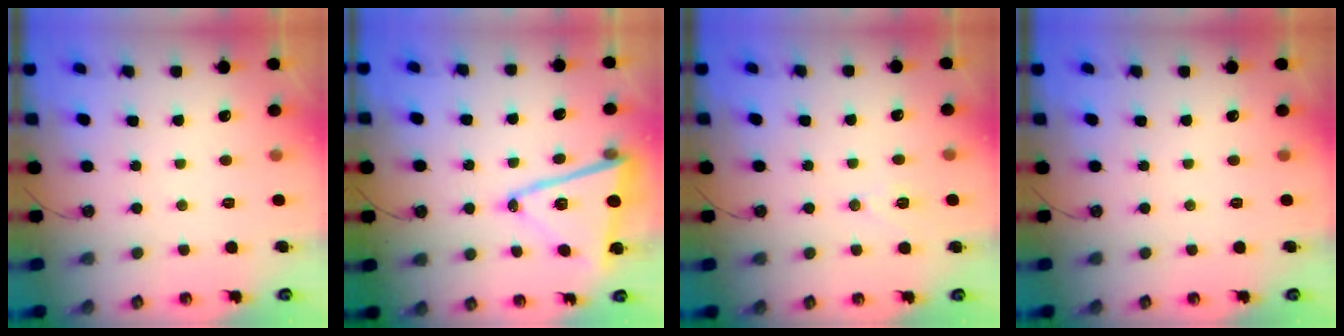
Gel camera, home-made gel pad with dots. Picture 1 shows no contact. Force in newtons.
{"total": 15.0, "press": 14.9, "slide": 1.8}
{"total": 7.3, "press": 6.4, "slide": 3.6}
{"total": 0.0}